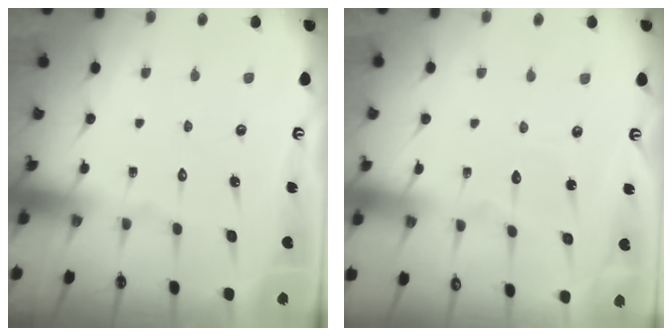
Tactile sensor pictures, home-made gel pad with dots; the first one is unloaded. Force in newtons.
{"total": 4.0, "press": 4.0, "slide": 0.2}